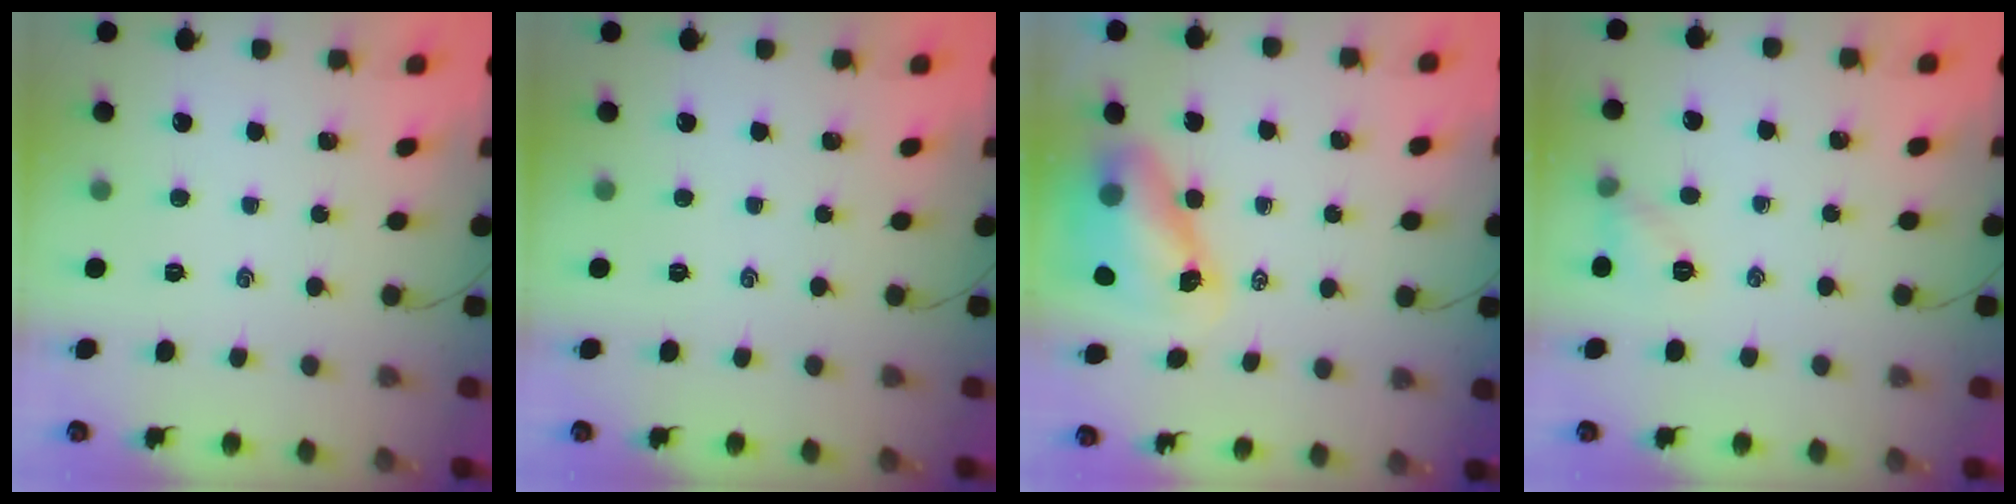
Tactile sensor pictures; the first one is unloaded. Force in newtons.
{"total": 0.0}
{"total": 8.2, "press": 8.0, "slide": 1.5}
{"total": 5.9, "press": 5.8, "slide": 1.0}